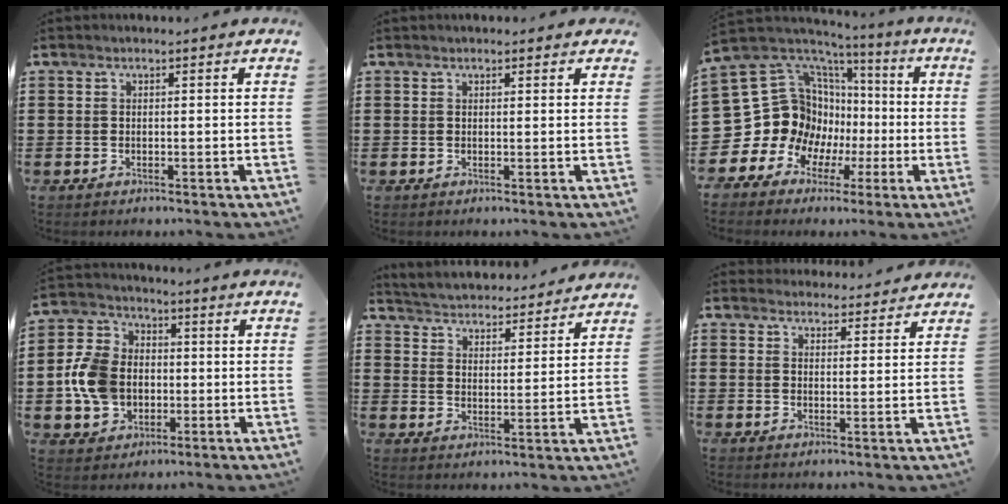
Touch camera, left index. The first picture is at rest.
{"total": 0.9, "force": [0.8, 0.3, 0.3], "torque": [-0.007, 0.004, 0.016]}
{"total": 16.7, "force": [-0.9, 15.4, 6.3], "torque": [-0.186, -0.031, 0.012]}
{"total": 9.1, "force": [-1.1, 7.5, 5.0], "torque": [-0.128, 0.019, -0.019]}
{"total": 3.9, "force": [3.8, 0.1, -0.3], "torque": [-0.019, -0.033, 0.062]}
{"total": 3.5, "force": [3.5, 0.6, 0.1], "torque": [-0.013, -0.012, 0.066]}